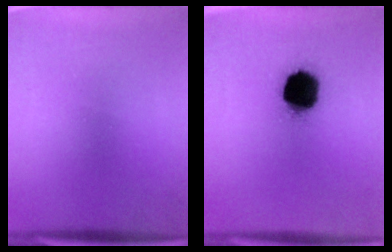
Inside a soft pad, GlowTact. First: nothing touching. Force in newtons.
{"total": 16.4}